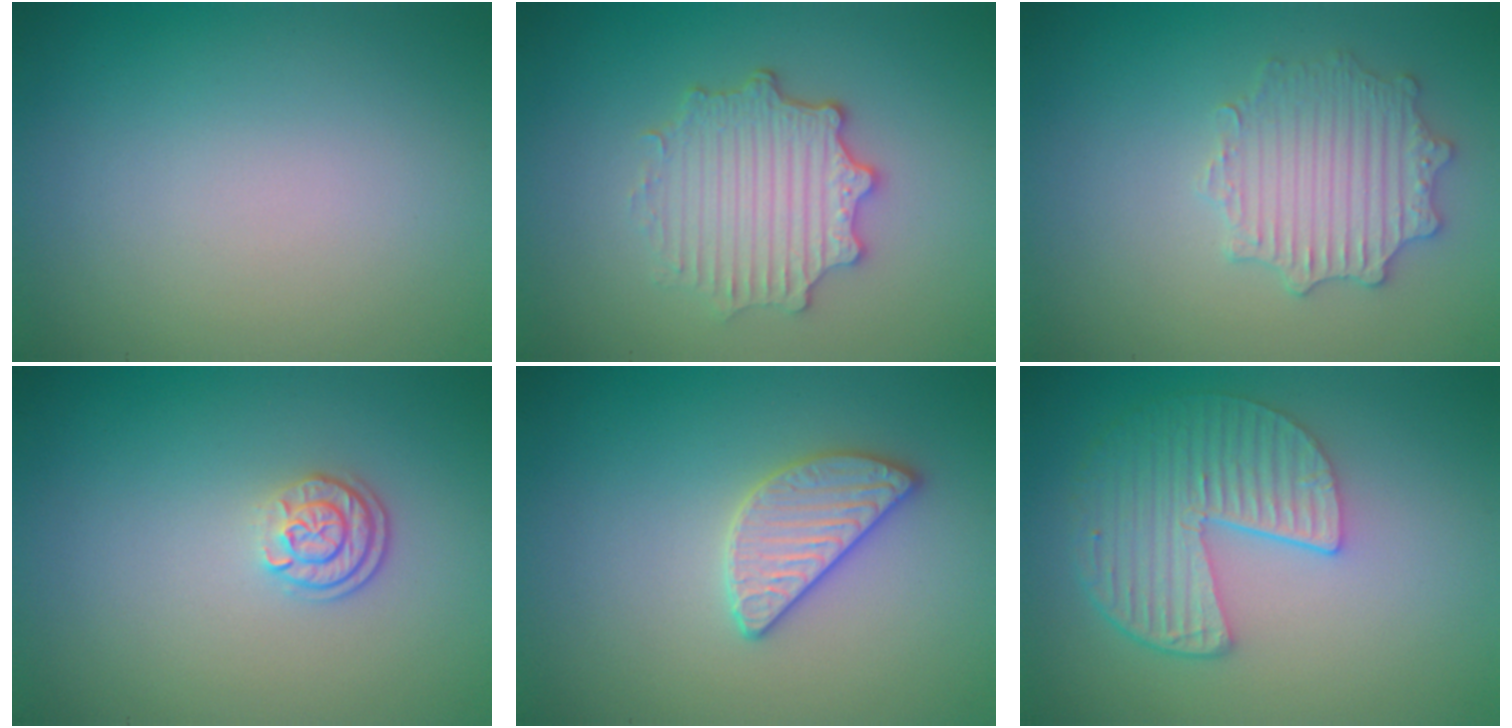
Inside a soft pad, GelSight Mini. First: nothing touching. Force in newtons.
{"total": 4.4, "press": 3.6, "slide": 2.4}
{"total": 3.5, "press": 3.4, "slide": 0.9}
{"total": 2.3, "press": 1.7, "slide": 1.4}
{"total": 2.8, "press": 2.8, "slide": 0.2}
{"total": 5.6, "press": 4.2, "slide": 3.7}